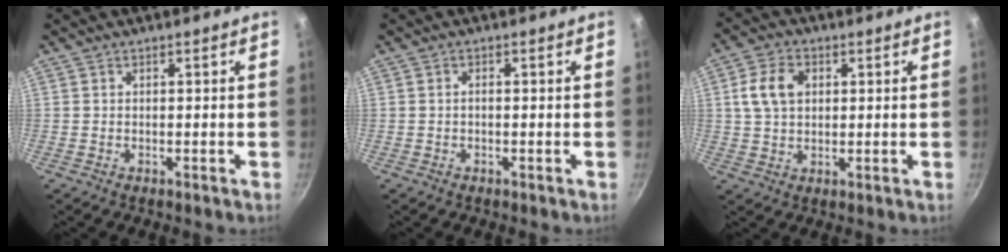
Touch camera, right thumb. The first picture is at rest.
{"total": 0.7, "force": [-0.2, 0.3, 0.5], "torque": [-0.006, 0.001, -0.006]}
{"total": 7.7, "force": [1.8, 5.4, 5.2], "torque": [-0.092, 0.007, 0.033]}